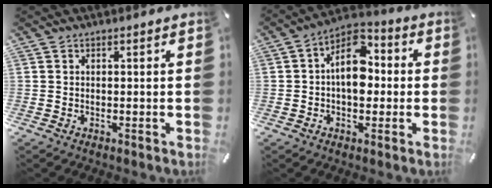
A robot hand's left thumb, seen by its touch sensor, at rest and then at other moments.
{"total": 11.0, "force": [0.2, 7.4, 8.1], "torque": [-0.129, 0.002, 0.000]}